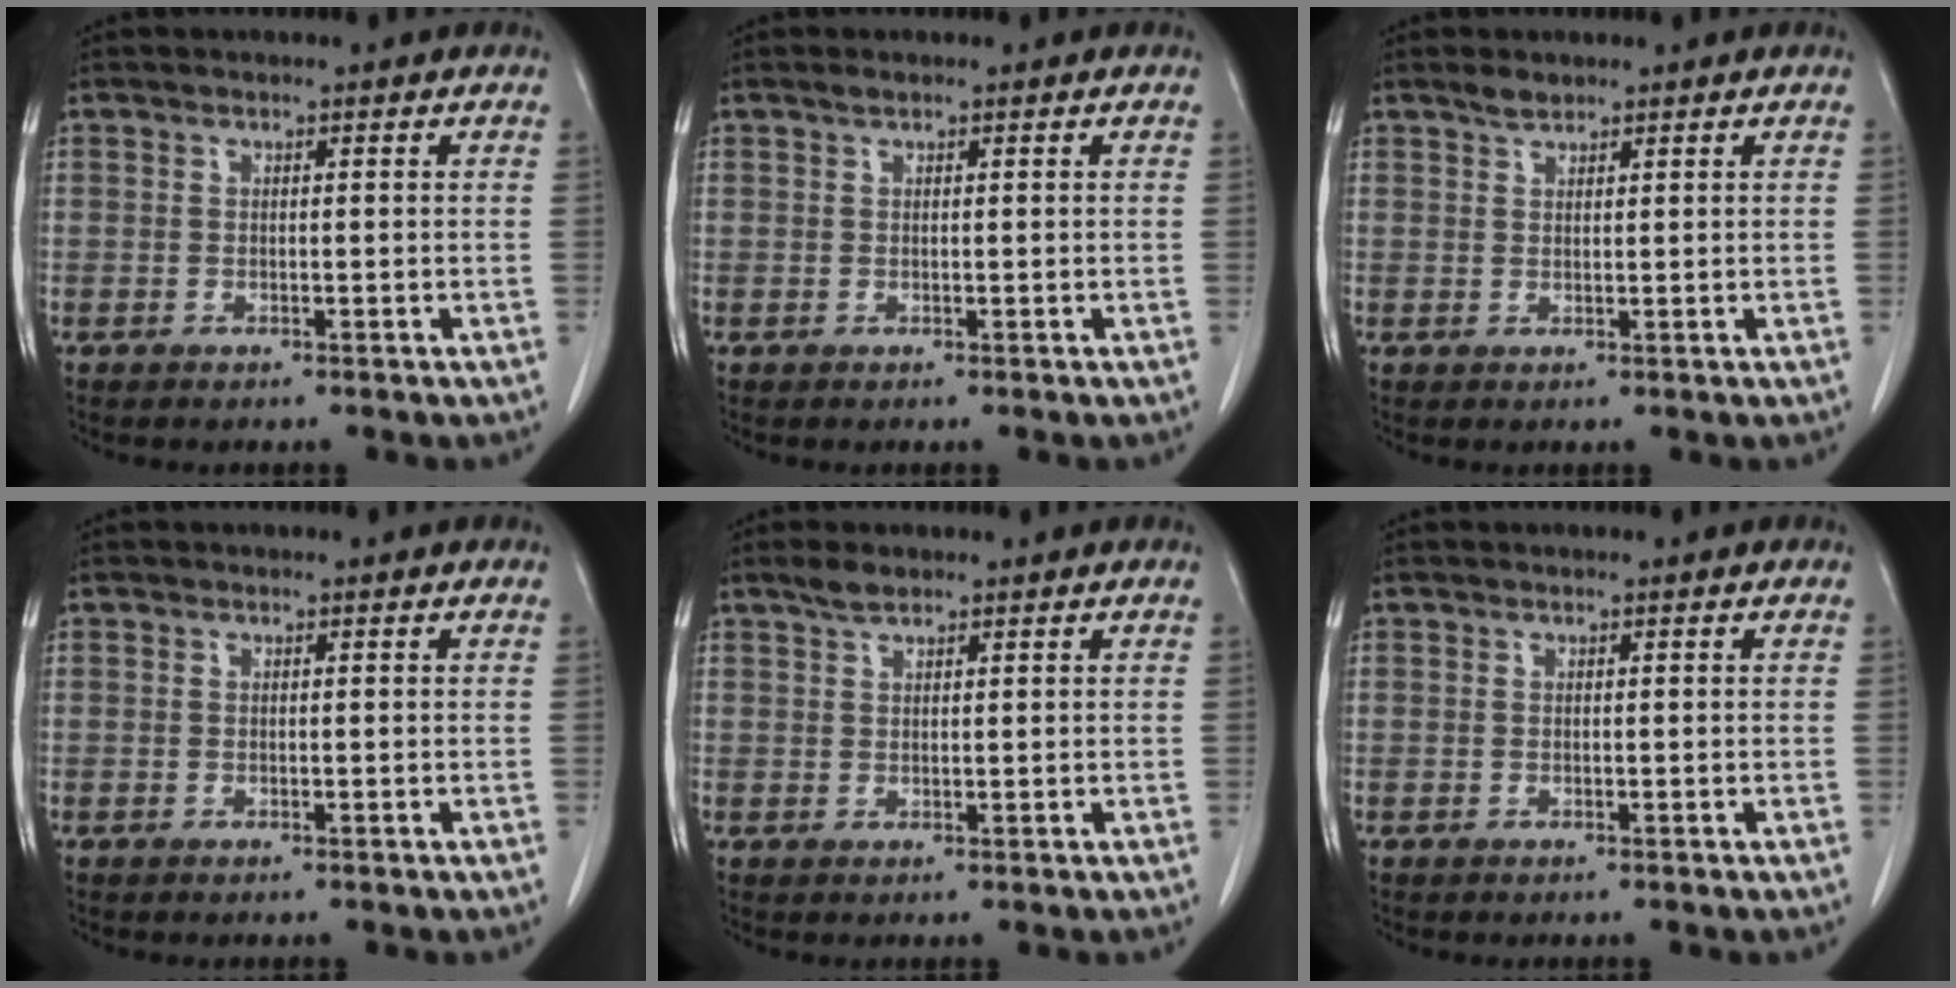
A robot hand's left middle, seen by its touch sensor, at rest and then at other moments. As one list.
[{"total": 0.6, "force": [0.5, 0.1, 0.3], "torque": [-0.012, 0.001, 0.011]}, {"total": 1.5, "force": [1.4, 0.5, 0.5], "torque": [-0.012, -0.001, 0.027]}, {"total": 0.0}, {"total": 1.9, "force": [1.6, 0.5, 1.0], "torque": [-0.023, 0.003, 0.032]}, {"total": 0.0}]